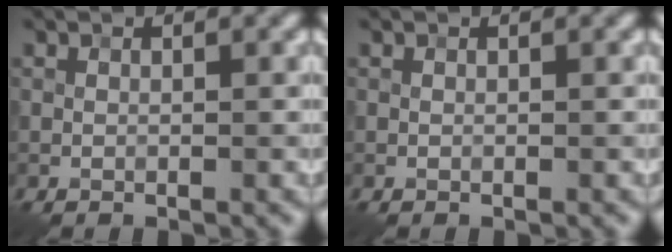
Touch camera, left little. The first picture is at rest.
{"total": 0.0}